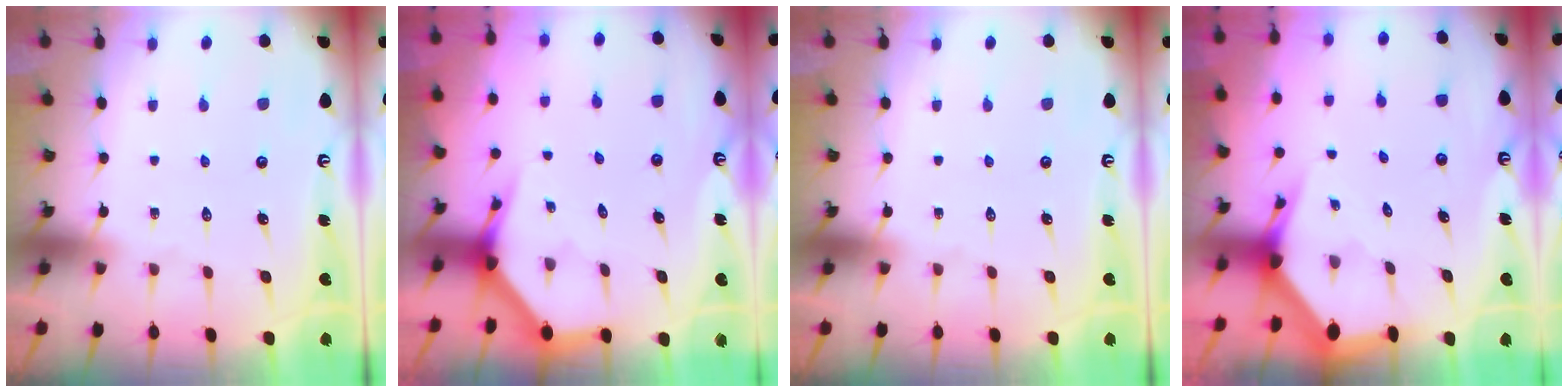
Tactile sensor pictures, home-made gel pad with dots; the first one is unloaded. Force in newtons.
{"total": 3.9, "press": 3.9, "slide": 0.2}
{"total": 0.0}
{"total": 3.6, "press": 3.6, "slide": 0.3}